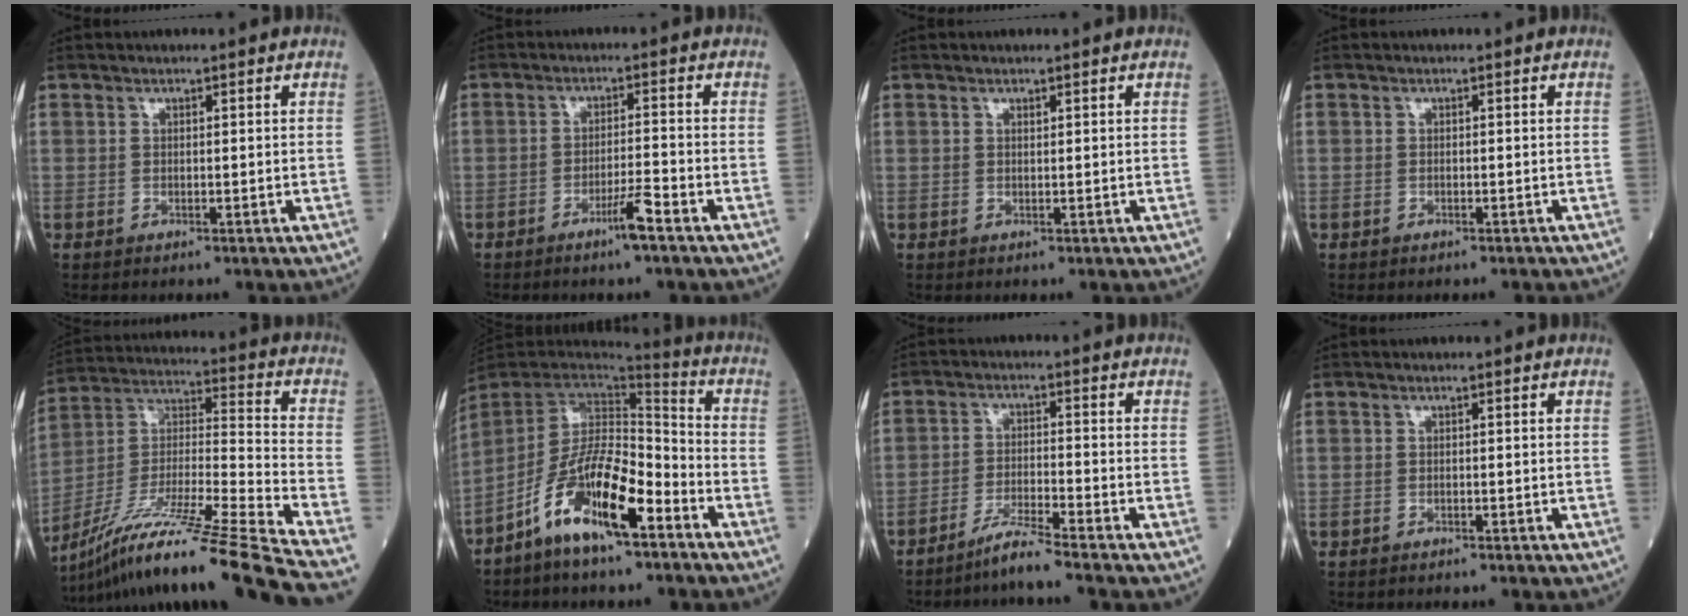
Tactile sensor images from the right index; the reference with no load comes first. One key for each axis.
{"total": 4.1, "fx": -2.7, "fy": -0.4, "fz": 3.1, "tx": -0.057, "ty": -0.006, "tz": -0.050}
{"total": 0.0}
{"total": 0.8, "fx": -0.6, "fy": 0.5, "fz": 0.0, "tx": -0.003, "ty": 0.004, "tz": -0.012}
{"total": 27.3, "fx": -21.8, "fy": -2.1, "fz": 16.3, "tx": -0.253, "ty": -0.039, "tz": -0.380}
{"total": 13.7, "fx": -7.6, "fy": 3.2, "fz": 10.9, "tx": -0.209, "ty": -0.003, "tz": -0.140}
{"total": 5.0, "fx": -4.3, "fy": -1.4, "fz": 2.0, "tx": -0.041, "ty": -0.022, "tz": -0.087}
{"total": 0.6, "fx": -0.6, "fy": 0.0, "fz": 0.0, "tx": -0.004, "ty": 0.000, "tz": -0.013}